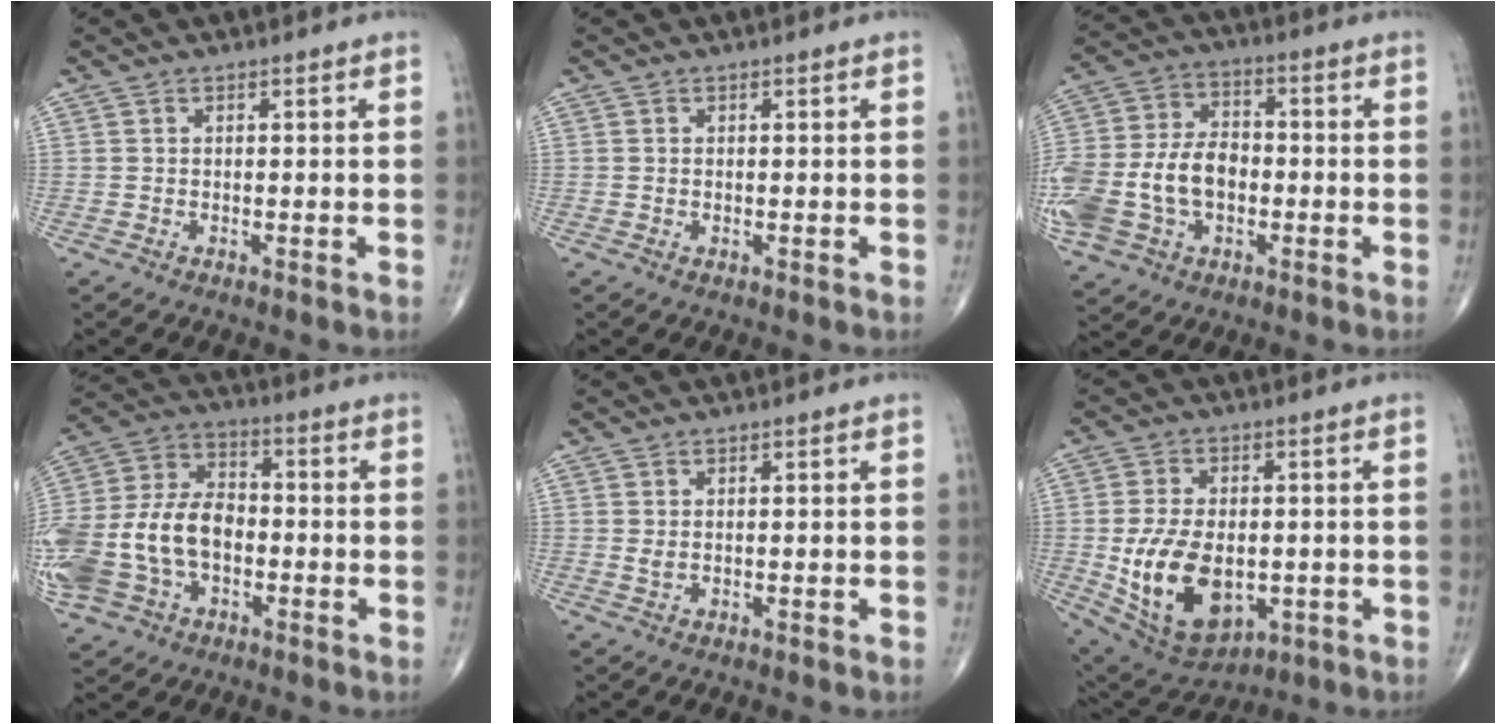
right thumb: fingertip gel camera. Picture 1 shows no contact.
{"total": 0.0}
{"total": 19.9, "force": [-3.7, 13.8, 13.8], "torque": [-0.309, 0.023, -0.059]}
{"total": 21.4, "force": [-4.0, 14.7, 15.1], "torque": [-0.335, 0.026, -0.068]}
{"total": 1.2, "force": [0.3, 0.6, 1.0], "torque": [-0.020, -0.002, 0.010]}
{"total": 16.9, "force": [-2.7, 10.3, 13.1], "torque": [-0.222, -0.007, -0.019]}